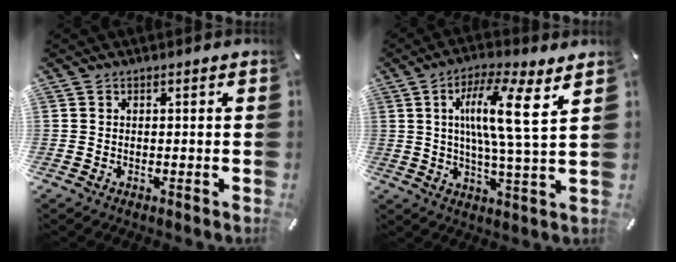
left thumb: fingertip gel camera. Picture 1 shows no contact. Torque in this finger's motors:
{"motor_torque": [0.52, 0.44, 0.72, 0.01, 0.42]}